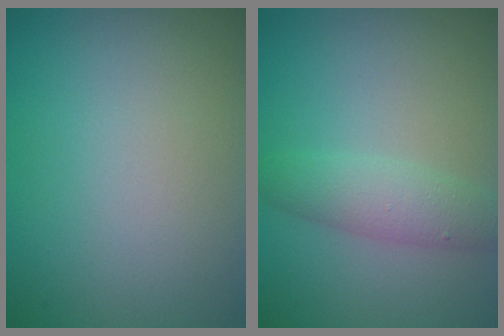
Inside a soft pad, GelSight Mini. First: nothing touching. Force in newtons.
{"total": 3.1, "press": 3.1, "slide": 0.1}